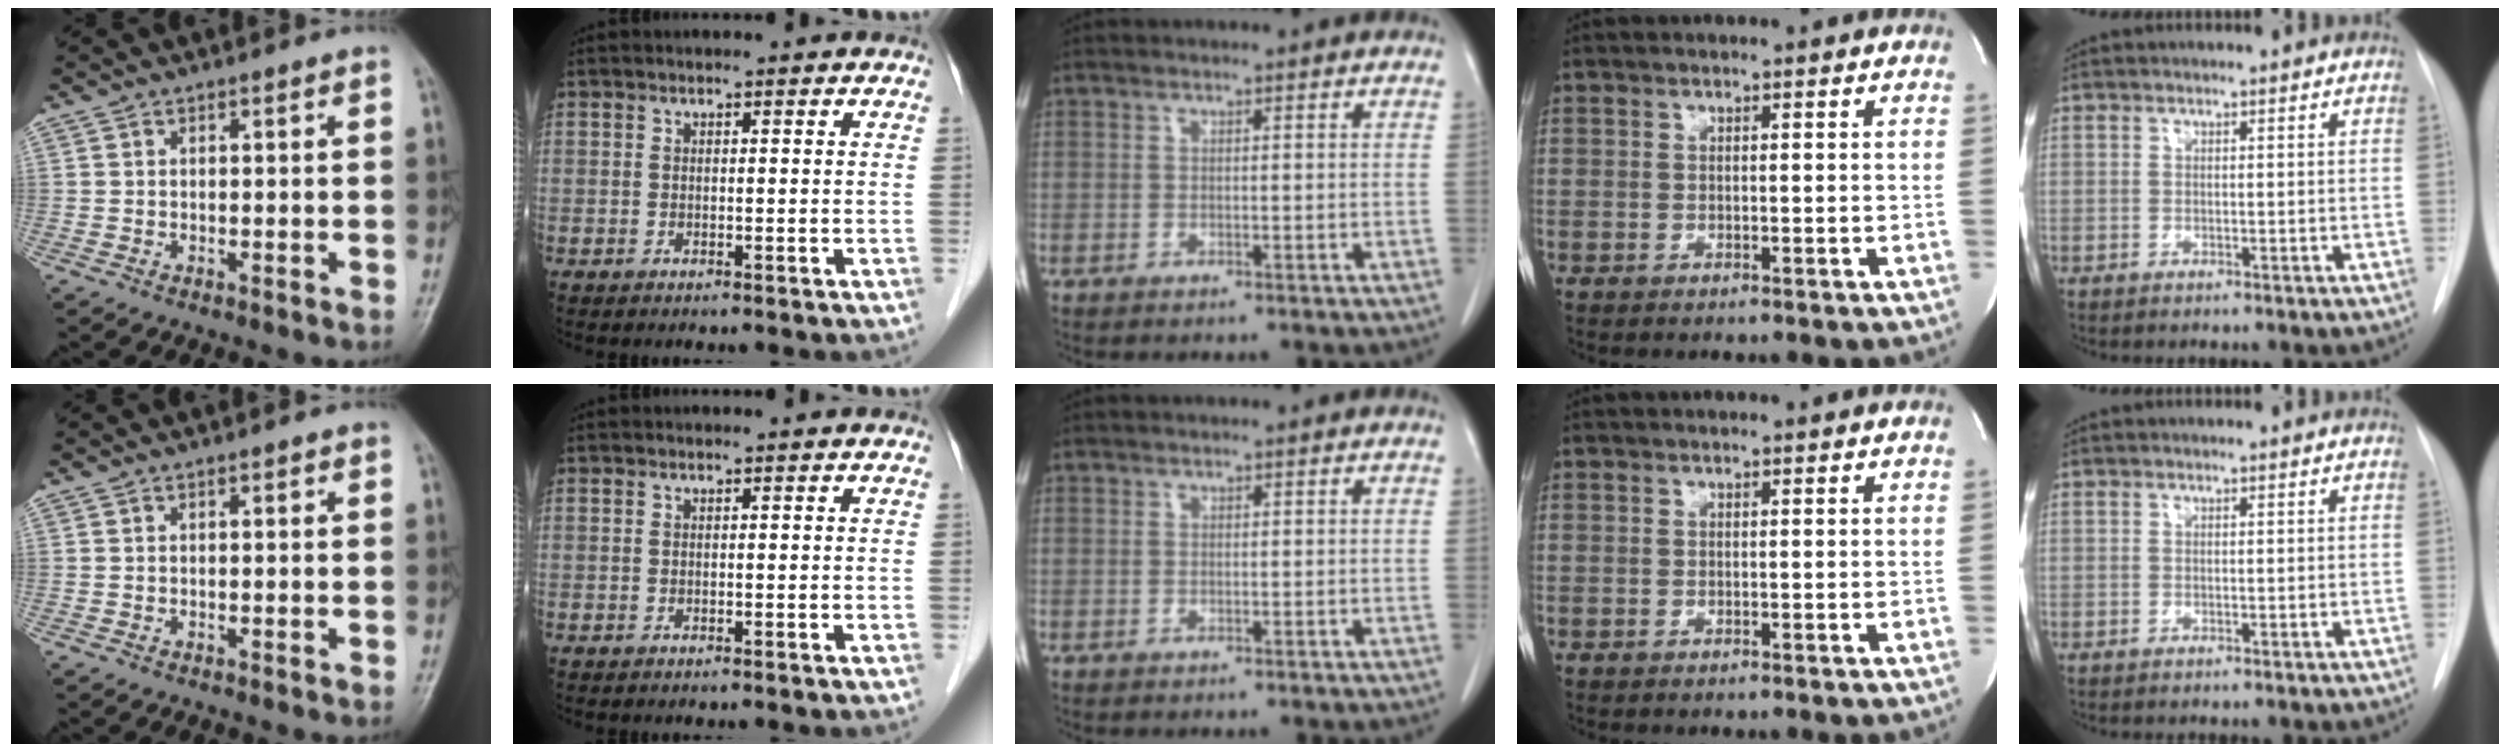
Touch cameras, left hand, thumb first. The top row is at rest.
{}